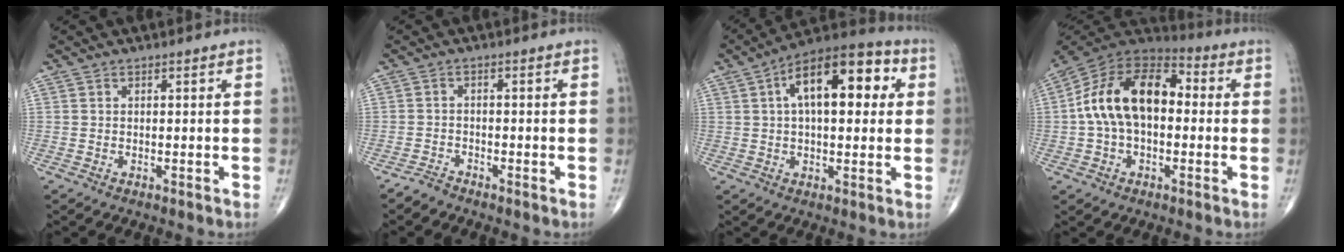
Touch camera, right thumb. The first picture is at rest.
{"total": 1.8, "force": [-1.8, 0.5, -0.1], "torque": [0.001, 0.001, -0.036]}
{"total": 18.2, "force": [4.6, 8.7, 15.3], "torque": [-0.208, 0.028, 0.060]}
{"total": 17.3, "force": [0.6, 10.6, 13.6], "torque": [-0.228, 0.044, -0.001]}